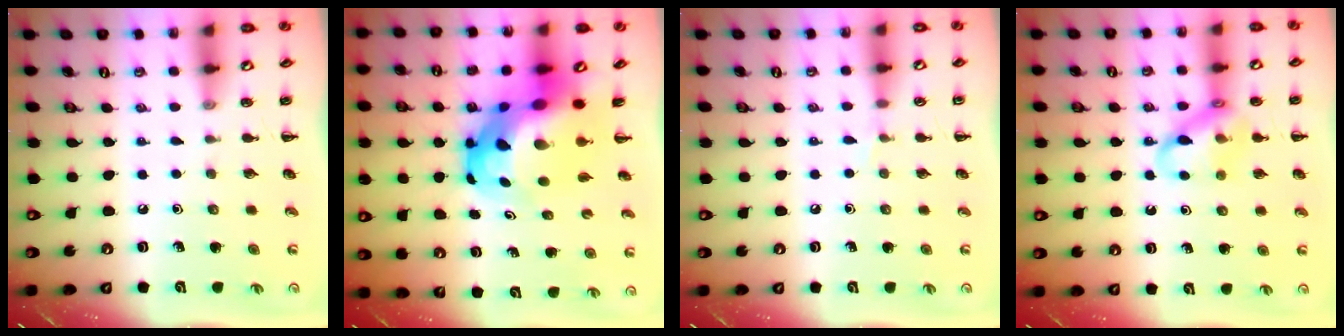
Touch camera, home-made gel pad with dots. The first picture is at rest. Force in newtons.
{"total": 12.7, "press": 12.2, "slide": 3.6}
{"total": 3.6, "press": 3.3, "slide": 1.3}
{"total": 13.7, "press": 13.5, "slide": 2.1}